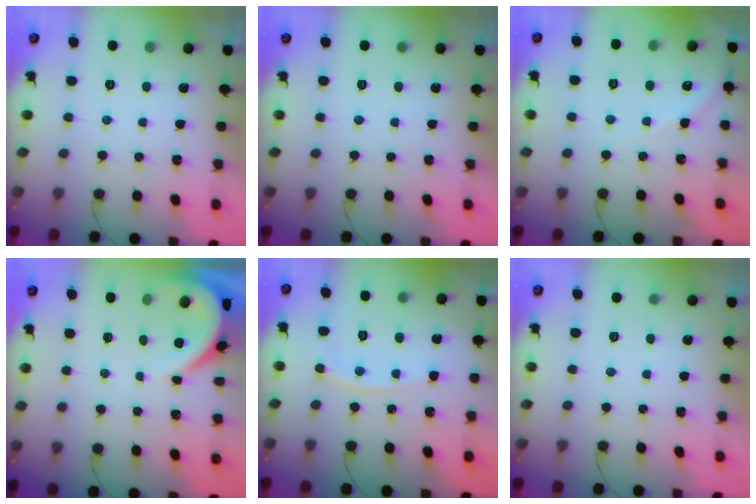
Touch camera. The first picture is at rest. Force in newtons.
{"total": 0.0}
{"total": 3.1, "press": 3.1, "slide": 0.5}
{"total": 3.5, "press": 3.5, "slide": 0.4}
{"total": 7.1, "press": 7.0, "slide": 0.9}
{"total": 0.0}